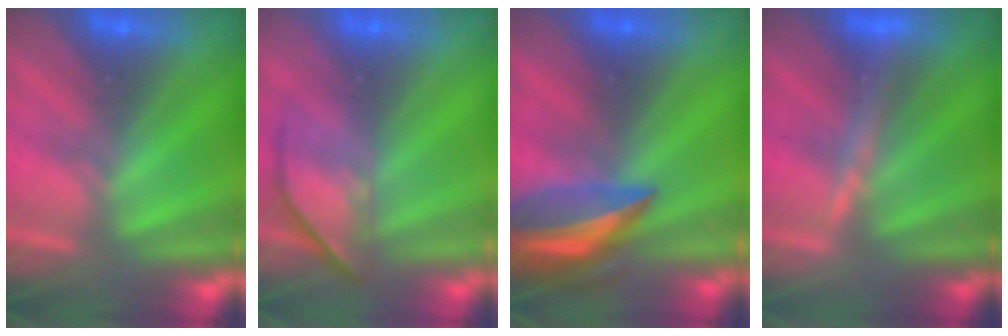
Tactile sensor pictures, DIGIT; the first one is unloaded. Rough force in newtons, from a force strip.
{"total": 3.9}
{"total": 5.8}
{"total": 3.3}